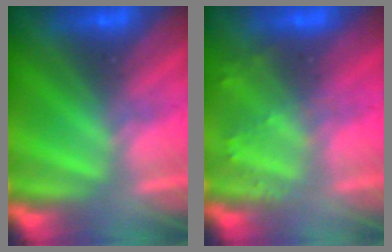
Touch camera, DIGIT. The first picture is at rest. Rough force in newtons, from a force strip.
{"total": 2.2}